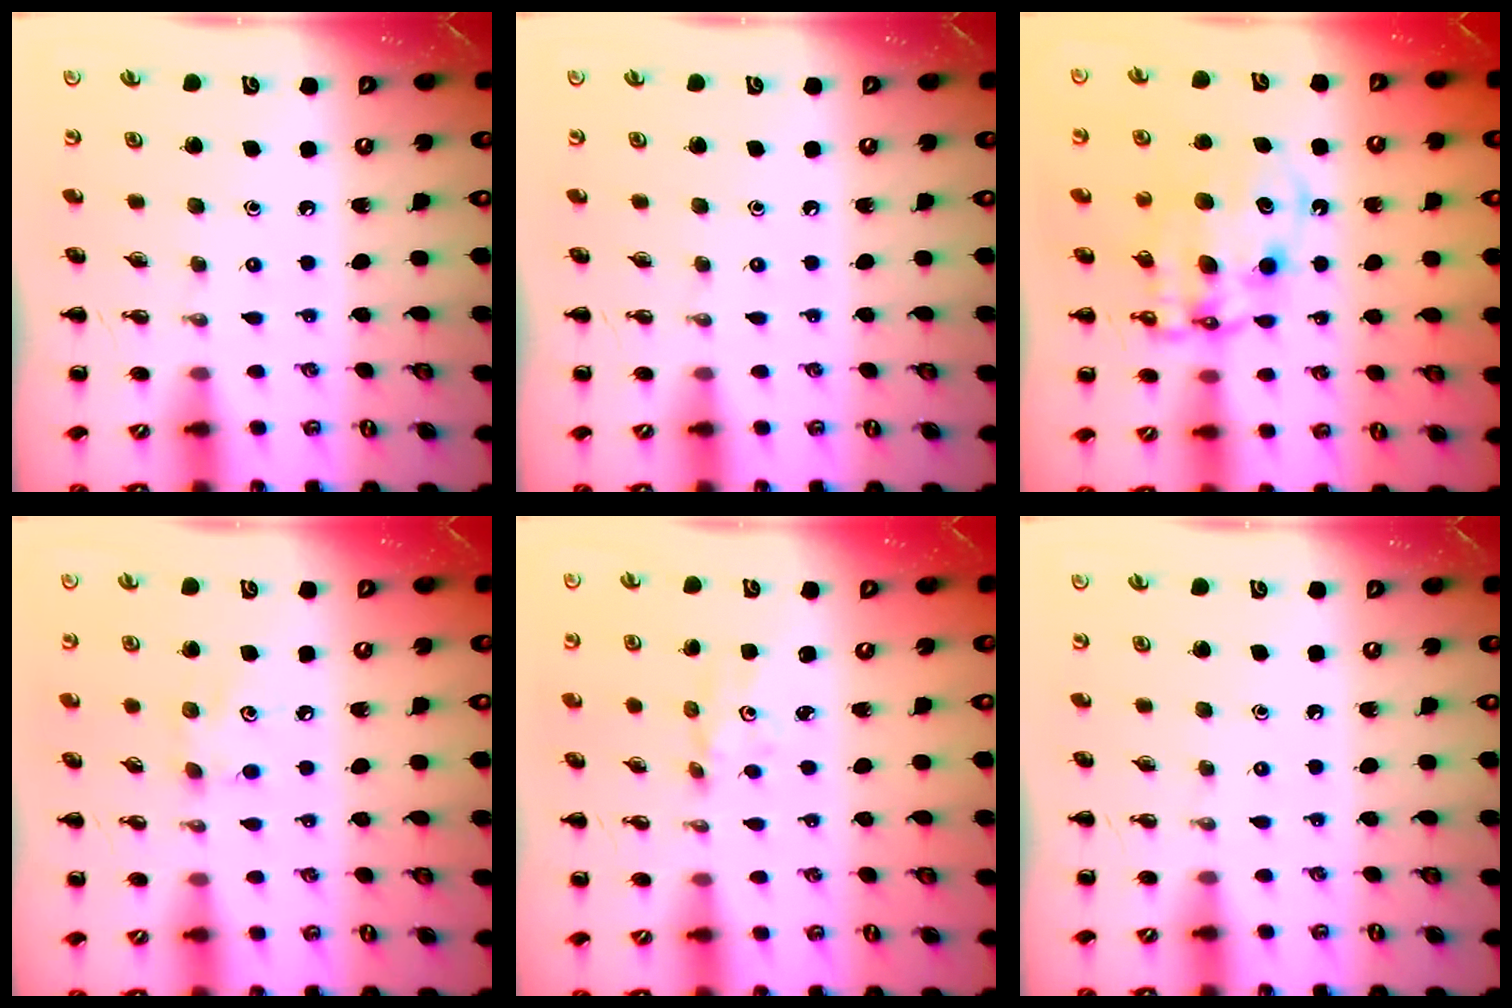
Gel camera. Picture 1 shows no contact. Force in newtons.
{"total": 0.0}
{"total": 10.7, "press": 10.4, "slide": 2.7}
{"total": 4.9, "press": 4.8, "slide": 1.2}
{"total": 1.9, "press": 1.9, "slide": 0.5}
{"total": 0.0}